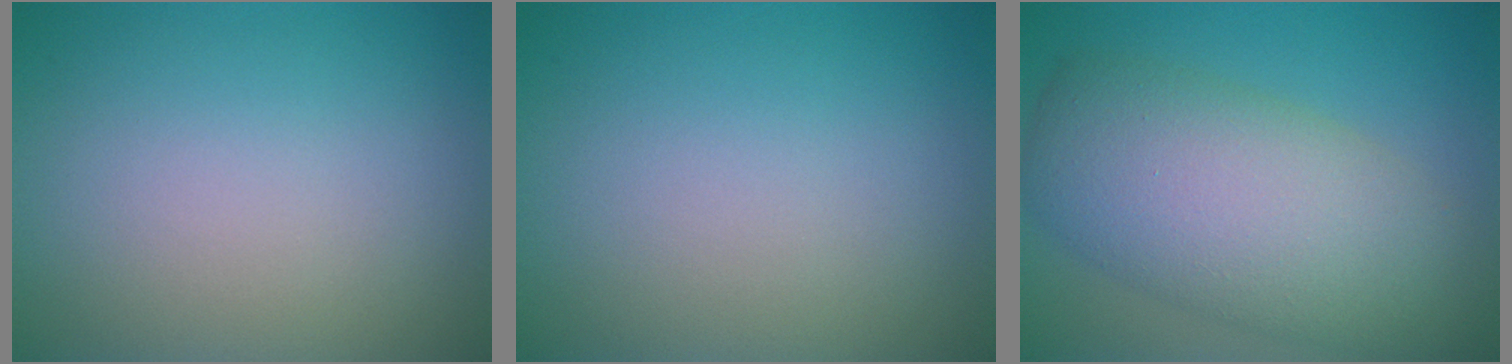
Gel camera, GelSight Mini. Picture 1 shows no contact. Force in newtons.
{"total": 0.0}
{"total": 9.3, "press": 9.3, "slide": 0.3}